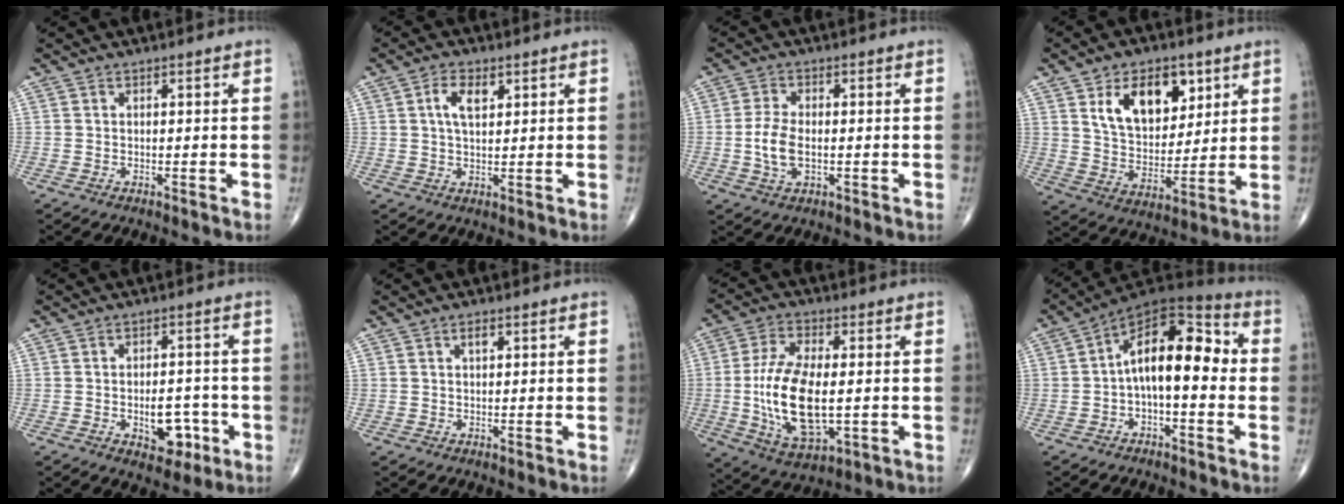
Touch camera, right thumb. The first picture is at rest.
{"total": 5.0, "force": [1.9, 2.6, 3.9], "torque": [-0.071, -0.002, 0.033]}
{"total": 5.9, "force": [-0.7, 3.1, 5.0], "torque": [-0.105, -0.001, -0.016]}
{"total": 14.8, "force": [6.4, 9.0, 9.8], "torque": [-0.116, -0.034, 0.119]}
{"total": 7.6, "force": [-2.4, 4.5, 5.6], "torque": [-0.052, 0.018, -0.025]}
{"total": 1.6, "force": [0.7, 0.8, 1.1], "torque": [-0.015, -0.001, 0.011]}
{"total": 16.5, "force": [-1.2, 7.8, 14.5], "torque": [-0.279, -0.009, -0.016]}
{"total": 15.3, "force": [0.3, 7.5, 13.3], "torque": [-0.181, 0.047, -0.009]}